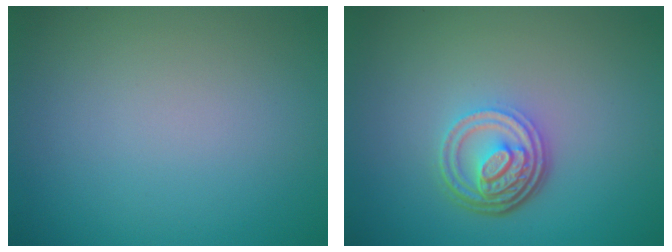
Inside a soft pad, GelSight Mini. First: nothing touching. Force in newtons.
{"total": 4.7, "press": 3.5, "slide": 3.2}